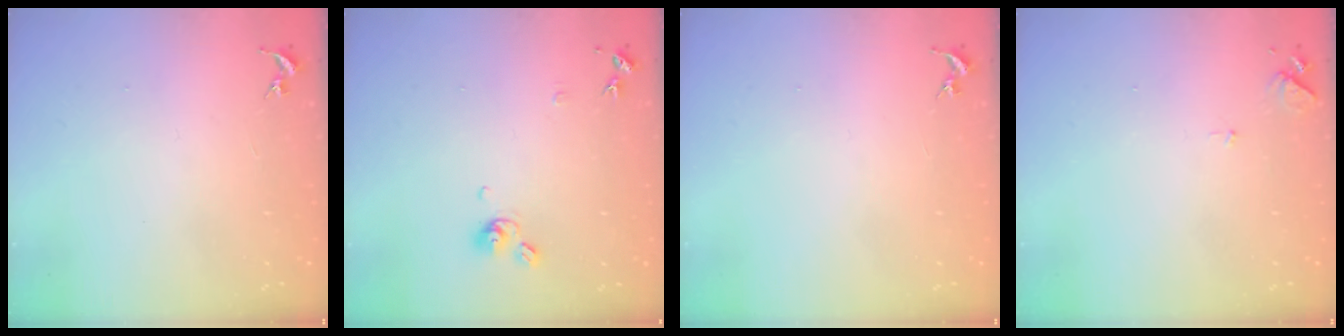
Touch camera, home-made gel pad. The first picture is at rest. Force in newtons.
{"total": 7.9, "press": 7.9, "slide": 0.8}
{"total": 0.0}
{"total": 6.1, "press": 6.0, "slide": 0.8}